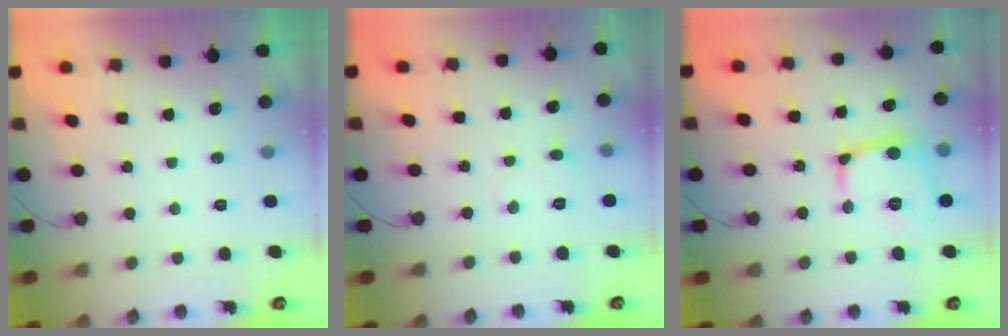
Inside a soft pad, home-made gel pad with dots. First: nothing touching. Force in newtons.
{"total": 3.7, "press": 3.6, "slide": 0.4}
{"total": 14.1, "press": 14.1, "slide": 1.0}